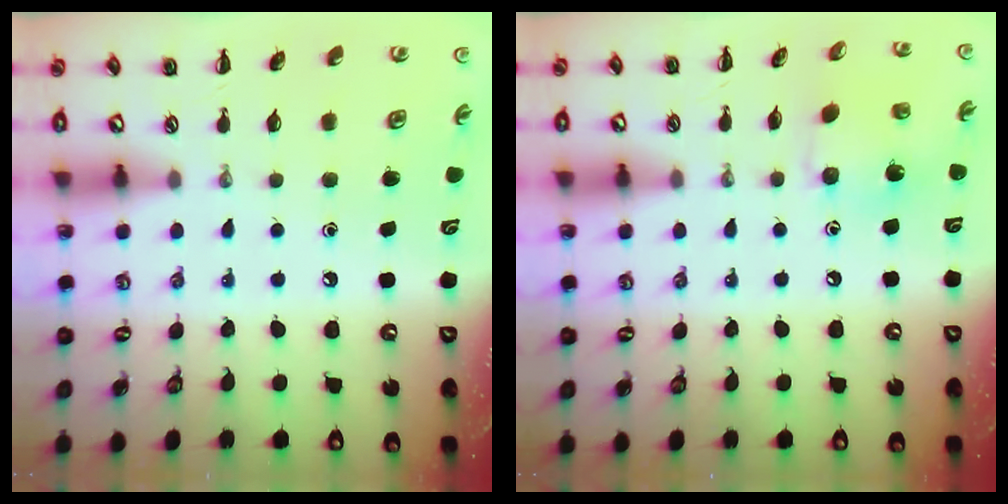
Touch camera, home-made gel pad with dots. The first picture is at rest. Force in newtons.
{"total": 4.2, "press": 4.1, "slide": 0.8}